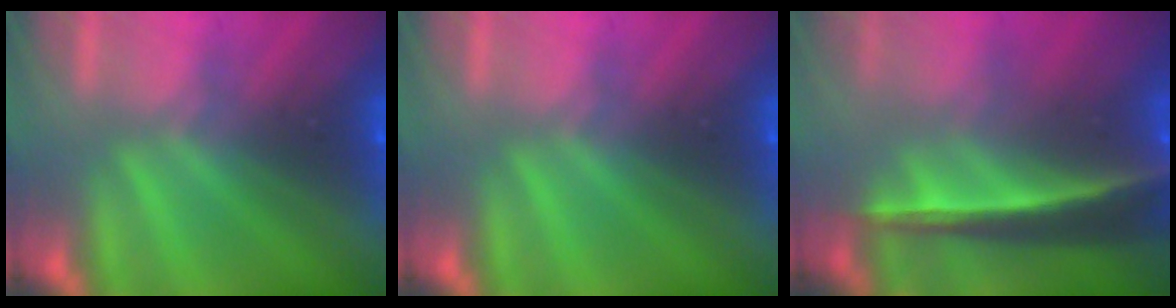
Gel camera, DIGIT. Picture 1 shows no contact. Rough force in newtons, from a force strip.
{"total": 0.0}
{"total": 5.9}